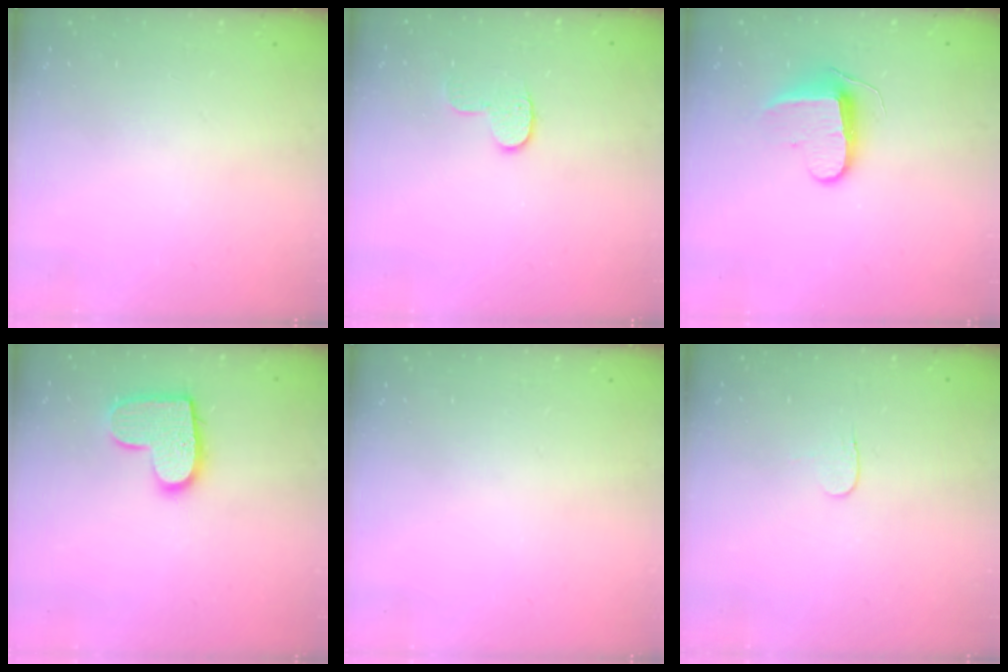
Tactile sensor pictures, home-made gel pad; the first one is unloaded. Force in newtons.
{"total": 6.8, "press": 6.8, "slide": 0.2}
{"total": 9.1, "press": 9.1, "slide": 0.3}
{"total": 12.7, "press": 12.7, "slide": 0.7}
{"total": 0.0}
{"total": 3.9, "press": 3.8, "slide": 0.4}